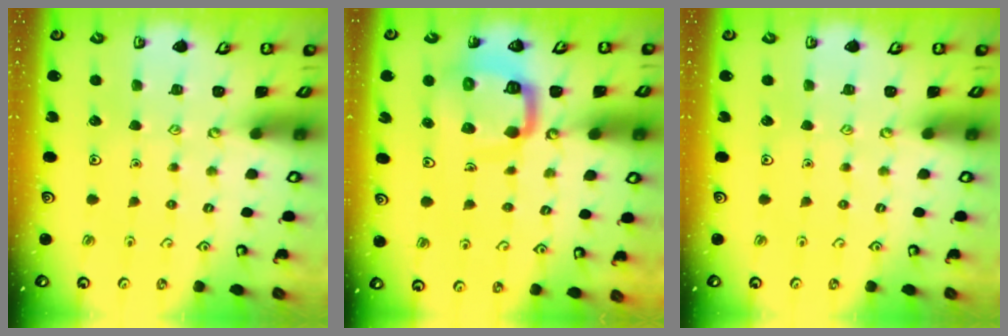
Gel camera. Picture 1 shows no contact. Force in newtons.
{"total": 11.3, "press": 11.2, "slide": 1.4}
{"total": 0.0}